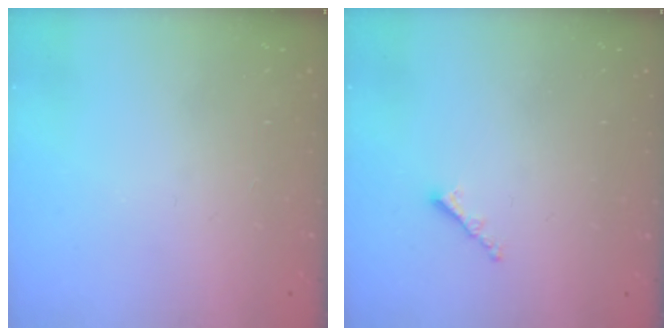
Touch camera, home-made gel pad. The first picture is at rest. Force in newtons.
{"total": 1.2, "press": 1.1, "slide": 0.5}